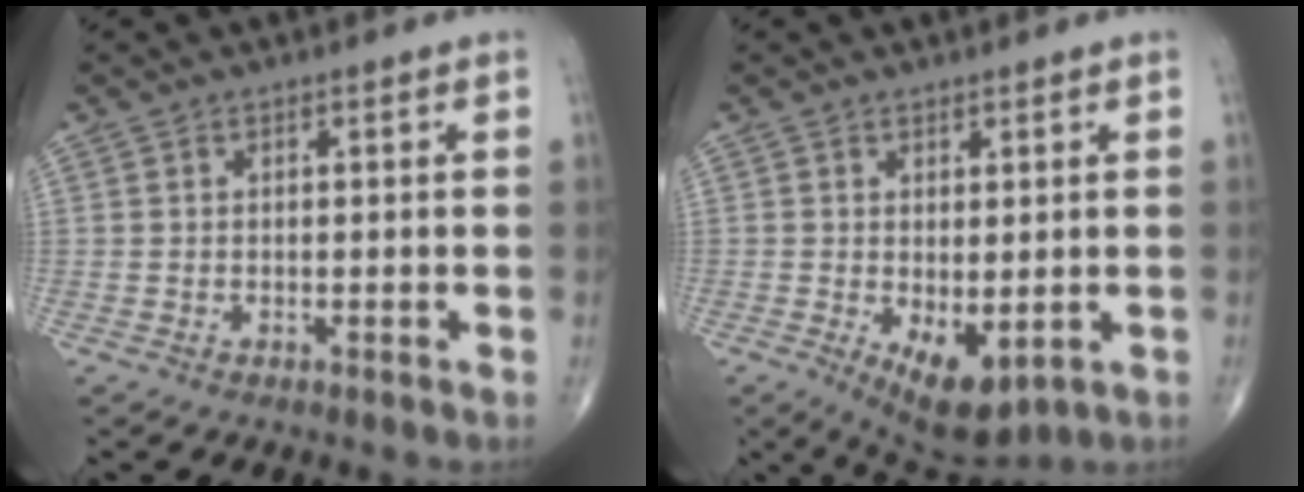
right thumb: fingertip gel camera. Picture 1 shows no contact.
{"total": 8.2, "force": [-1.8, 4.0, 6.9], "torque": [-0.095, -0.014, -0.009]}